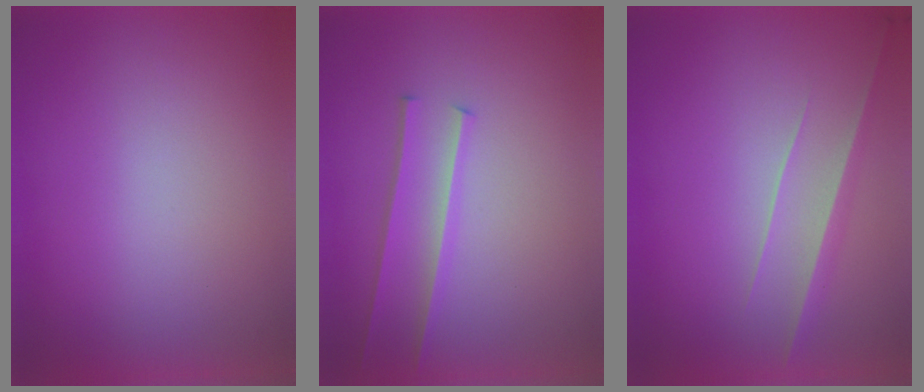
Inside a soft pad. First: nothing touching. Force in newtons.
{"total": 2.2}
{"total": 2.8}